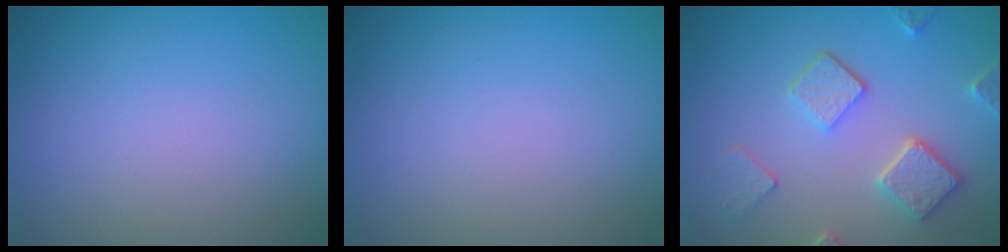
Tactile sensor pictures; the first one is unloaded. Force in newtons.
{"total": 0.0}
{"total": 4.9, "press": 3.8, "slide": 3.2}